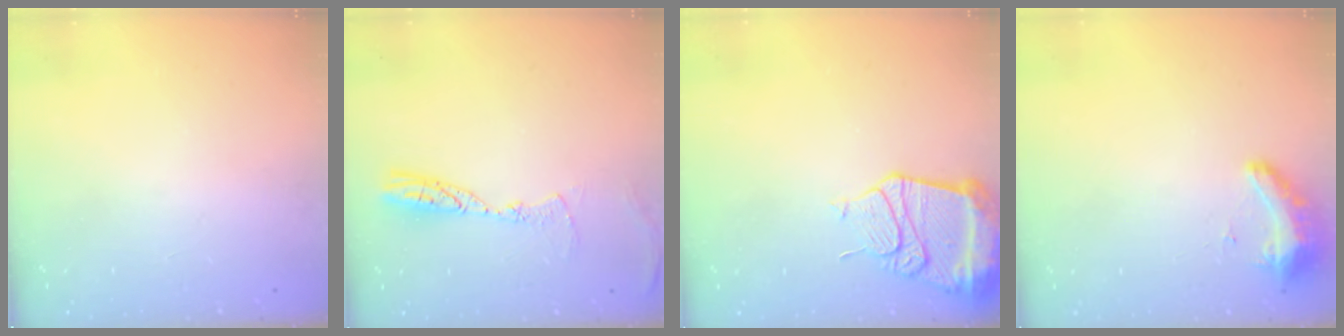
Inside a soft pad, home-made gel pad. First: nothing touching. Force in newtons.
{"total": 9.3, "press": 9.3, "slide": 0.9}
{"total": 14.5, "press": 14.4, "slide": 1.7}
{"total": 9.0, "press": 8.7, "slide": 2.3}